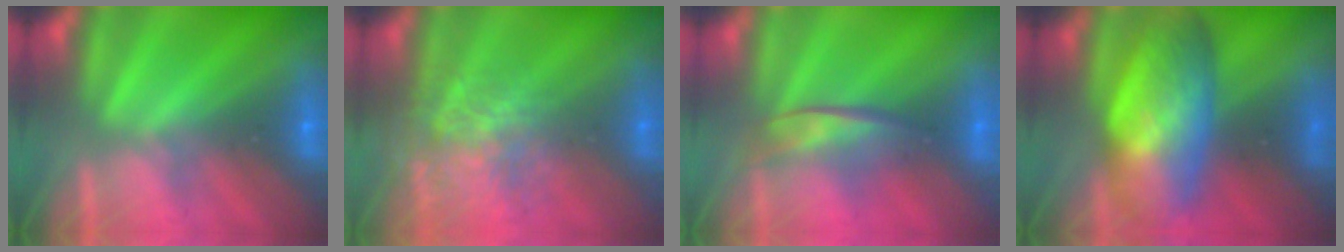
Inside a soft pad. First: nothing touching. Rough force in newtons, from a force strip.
{"total": 3.7}
{"total": 2.2}
{"total": 9.3}